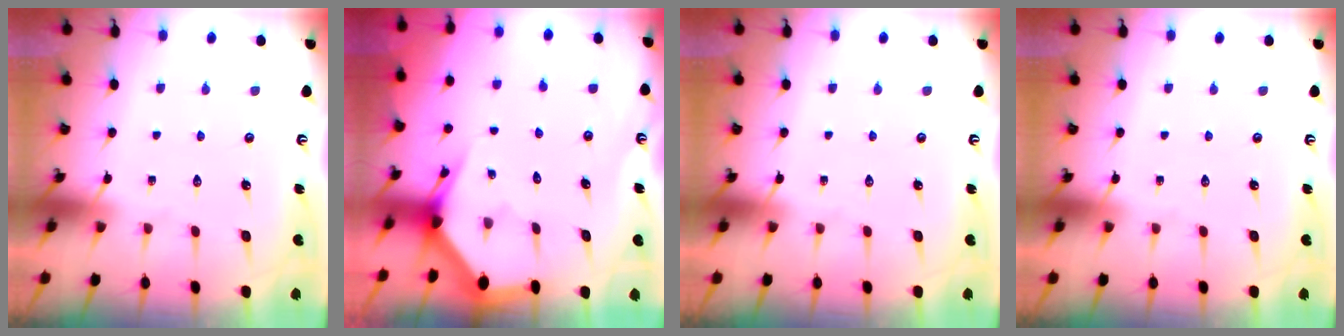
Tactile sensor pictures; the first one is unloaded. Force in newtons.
{"total": 3.0, "press": 3.0, "slide": 0.0}
{"total": 0.0}
{"total": 0.0}